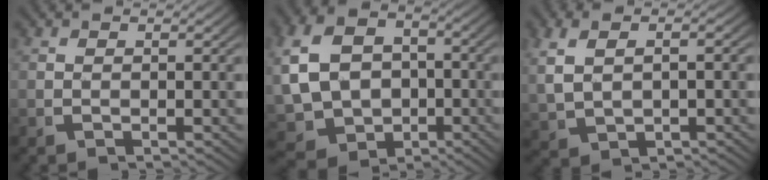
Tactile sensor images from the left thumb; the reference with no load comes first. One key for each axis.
{"total": 13.4, "fx": -2.1, "fy": 11.0, "fz": 7.3, "tx": -0.161, "ty": -0.053, "tz": -0.015}
{"total": 4.2, "fx": 0.7, "fy": 2.8, "fz": 3.0, "tx": -0.076, "ty": -0.006, "tz": 0.030}